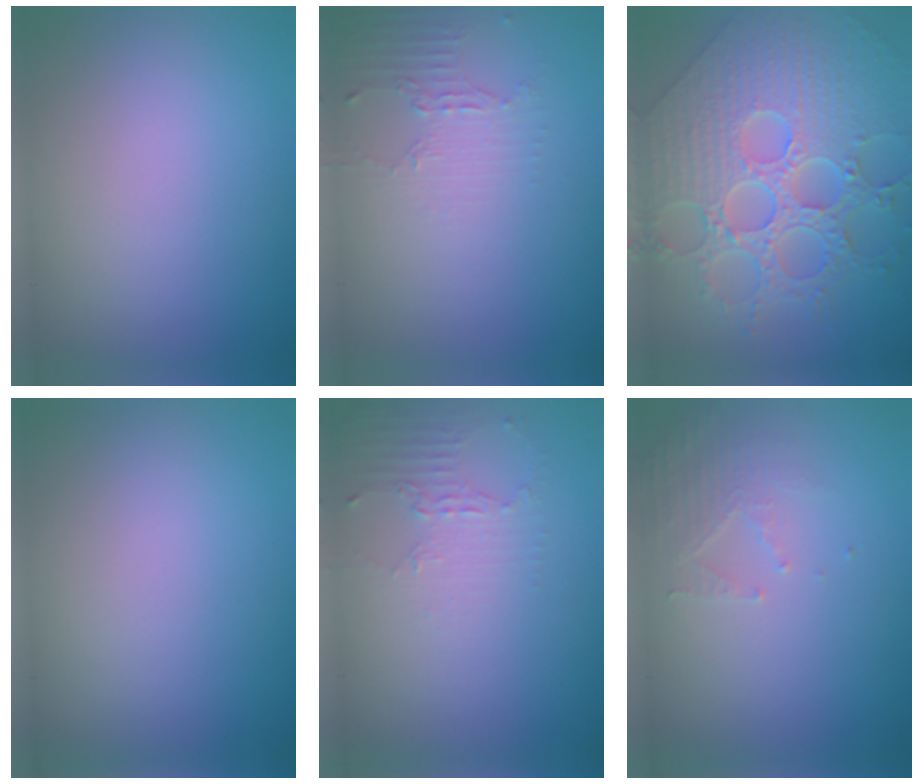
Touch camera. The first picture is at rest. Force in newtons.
{"total": 2.1, "press": 1.5, "slide": 1.4}
{"total": 9.4, "press": 6.9, "slide": 6.3}
{"total": 0.0}
{"total": 2.2, "press": 1.6, "slide": 1.5}
{"total": 2.0, "press": 1.9, "slide": 0.3}